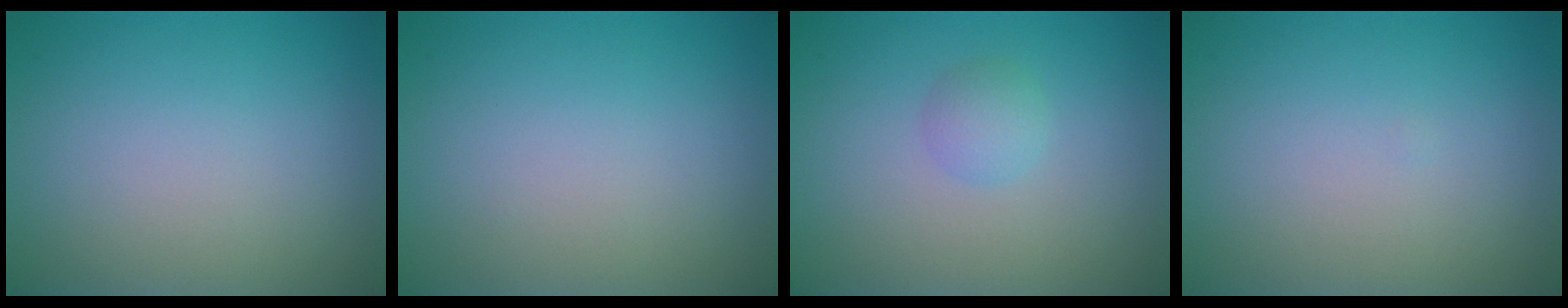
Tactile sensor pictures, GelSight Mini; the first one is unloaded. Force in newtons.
{"total": 0.0}
{"total": 1.5, "press": 1.5, "slide": 0.0}
{"total": 0.0}